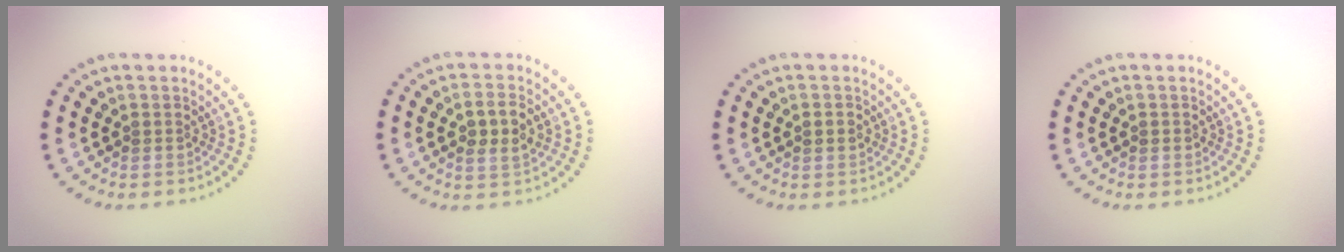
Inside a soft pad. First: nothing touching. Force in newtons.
{"total": 2.8, "press": 2.8, "slide": 0.4}
{"total": 1.3, "press": 1.3, "slide": 0.0}
{"total": 0.5, "press": 0.5, "slide": 0.1}